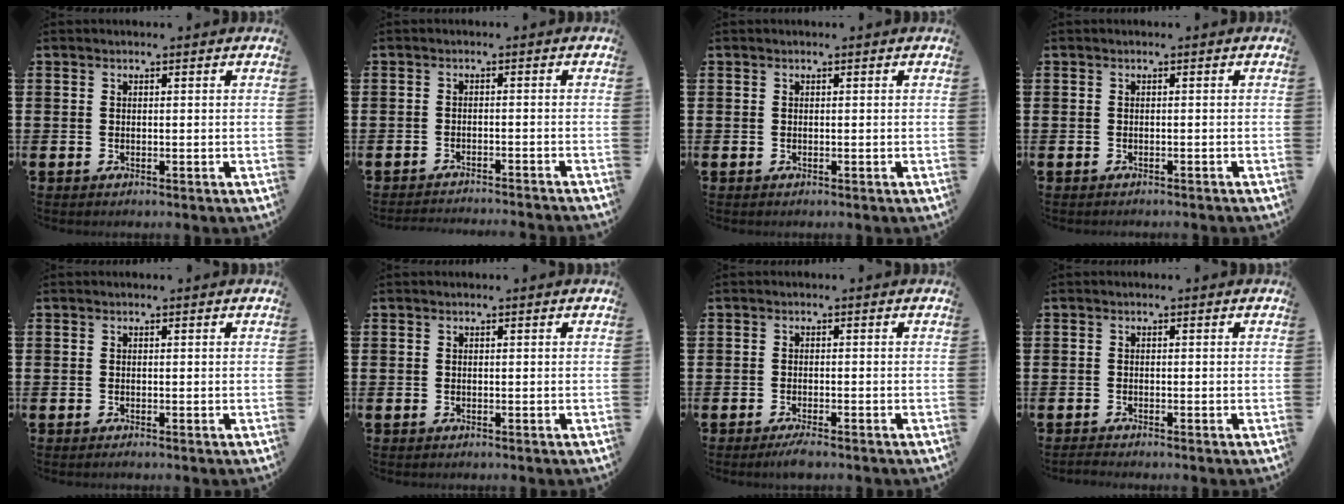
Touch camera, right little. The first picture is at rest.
{"total": 1.2, "force": [-1.2, -0.2, 0.0], "torque": [-0.001, 0.005, -0.025]}
{"total": 0.0}
{"total": 0.0}
{"total": 0.0}
{"total": 0.0}
{"total": 1.6, "force": [-1.2, 0.1, 1.0], "torque": [-0.018, 0.001, -0.023]}
{"total": 0.6, "force": [-0.5, 0.0, 0.3], "torque": [-0.005, -0.002, -0.011]}